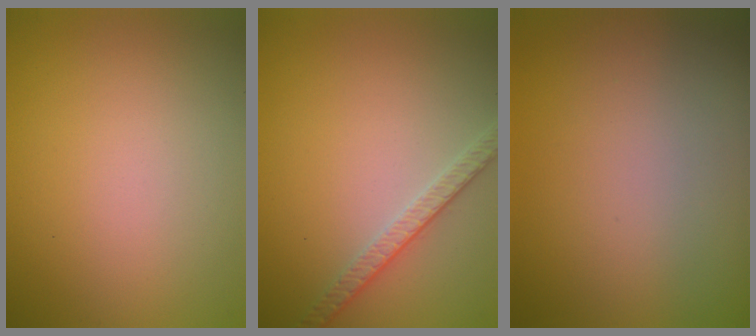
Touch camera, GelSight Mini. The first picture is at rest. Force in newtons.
{"total": 2.6, "press": 2.5, "slide": 0.8}
{"total": 0.0}